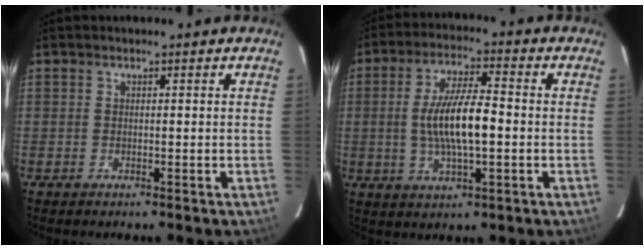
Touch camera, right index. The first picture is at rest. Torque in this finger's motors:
{"motor_torque": [1.48, -0.40, 0.85, 0.21]}